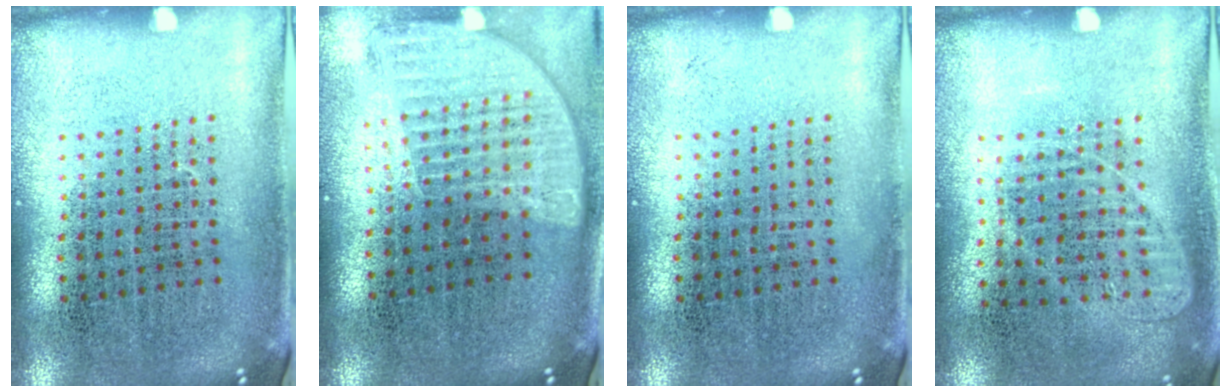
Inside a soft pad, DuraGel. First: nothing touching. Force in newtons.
{"total": 1.5, "press": 1.3, "slide": 0.7}
{"total": 0.0}
{"total": 1.0, "press": 1.0, "slide": 0.3}